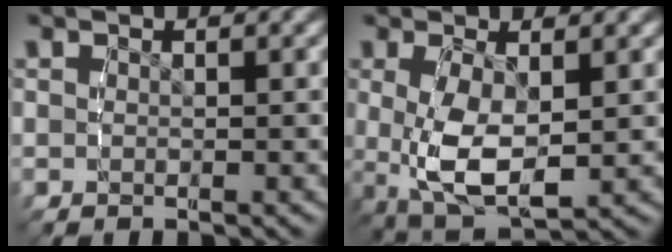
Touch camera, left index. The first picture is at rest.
{"total": 7.4, "force": [-1.6, 5.7, 4.4], "torque": [-0.114, -0.031, -0.020]}